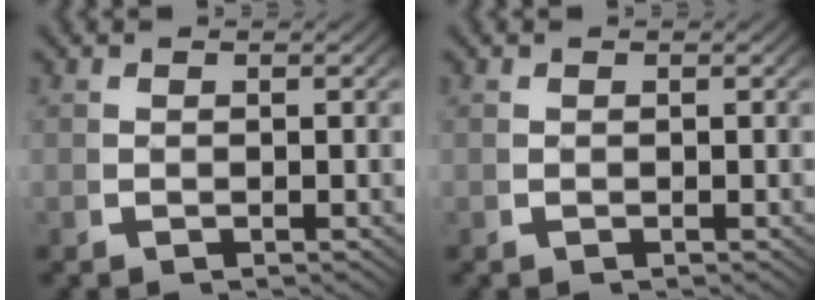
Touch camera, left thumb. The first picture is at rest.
{"total": 0.0}